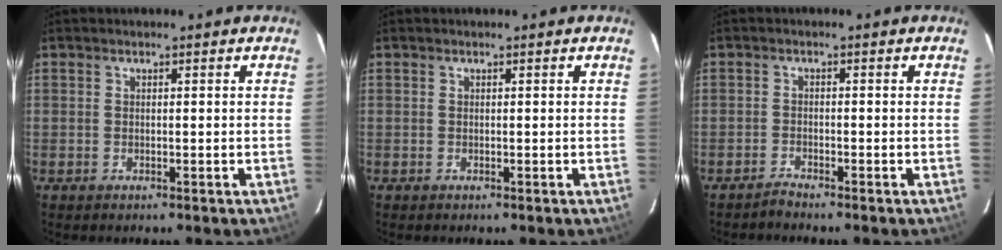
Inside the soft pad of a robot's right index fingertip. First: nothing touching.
{"total": 0.0}
{"total": 1.5, "force": [-1.4, -0.2, 0.0], "torque": [-0.001, -0.003, -0.031]}